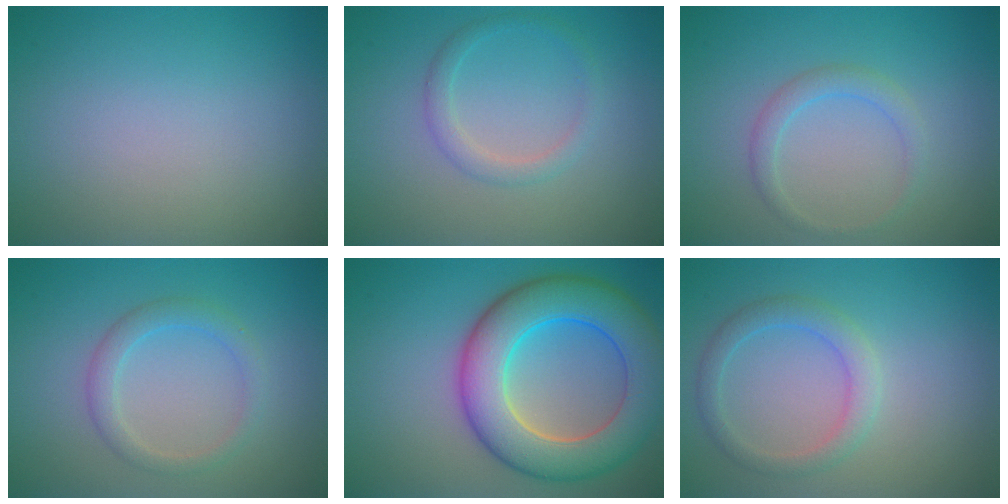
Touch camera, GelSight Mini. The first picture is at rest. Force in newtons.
{"total": 1.7, "press": 1.7, "slide": 0.0}
{"total": 1.8, "press": 1.8, "slide": 0.0}
{"total": 2.2, "press": 2.2, "slide": 0.1}
{"total": 9.9, "press": 9.9, "slide": 0.4}
{"total": 2.5, "press": 2.5, "slide": 0.3}